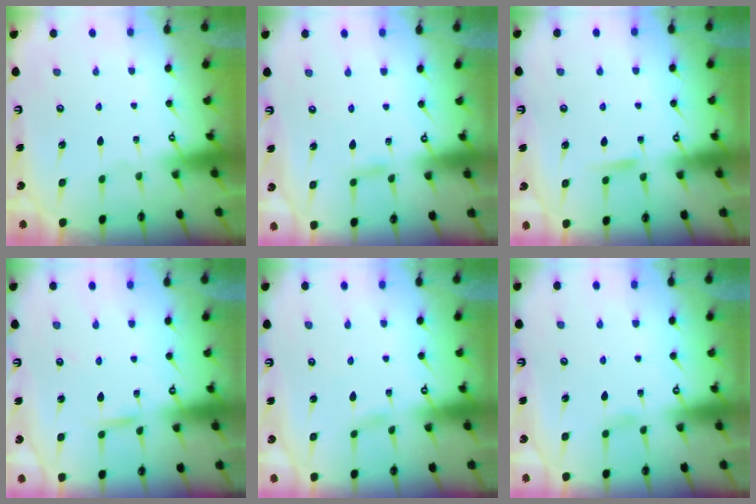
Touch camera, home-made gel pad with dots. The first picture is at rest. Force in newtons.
{"total": 5.3, "press": 5.3, "slide": 0.5}
{"total": 5.2, "press": 5.2, "slide": 0.7}
{"total": 2.1, "press": 2.1, "slide": 0.1}
{"total": 1.8, "press": 1.8, "slide": 0.2}
{"total": 2.9, "press": 2.9, "slide": 0.4}